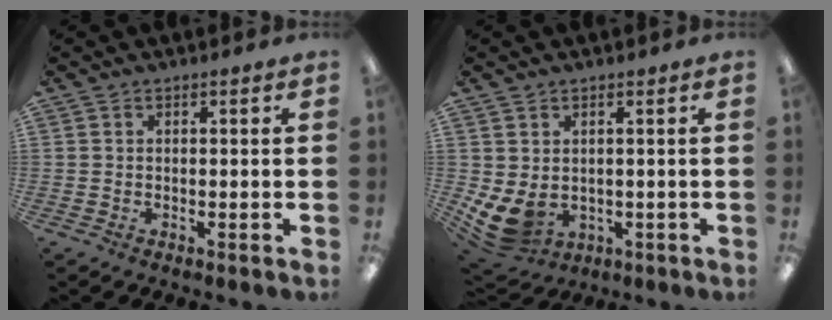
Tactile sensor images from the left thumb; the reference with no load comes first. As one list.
[{"total": 7.0, "force": [0.1, 5.5, 4.3], "torque": [-0.102, -0.005, 0.008]}]